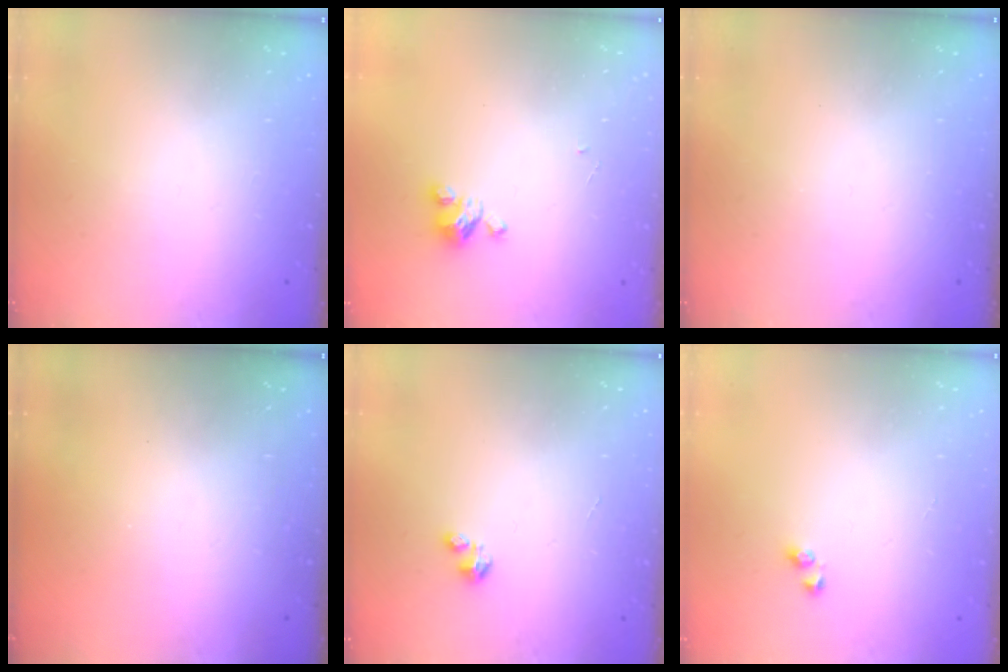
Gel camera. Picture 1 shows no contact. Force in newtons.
{"total": 3.6, "press": 3.6, "slide": 0.3}
{"total": 0.0}
{"total": 0.0}
{"total": 1.2, "press": 1.2, "slide": 0.2}
{"total": 2.4, "press": 2.0, "slide": 1.3}